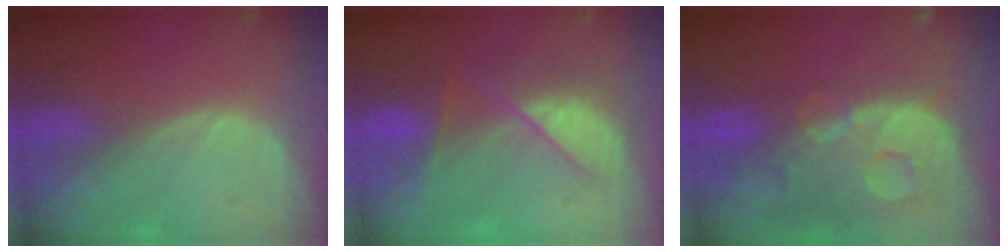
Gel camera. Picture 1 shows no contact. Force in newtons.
{"total": 7.1, "press": 7.0, "slide": 1.4}
{"total": 13.7, "press": 11.1, "slide": 8.0}